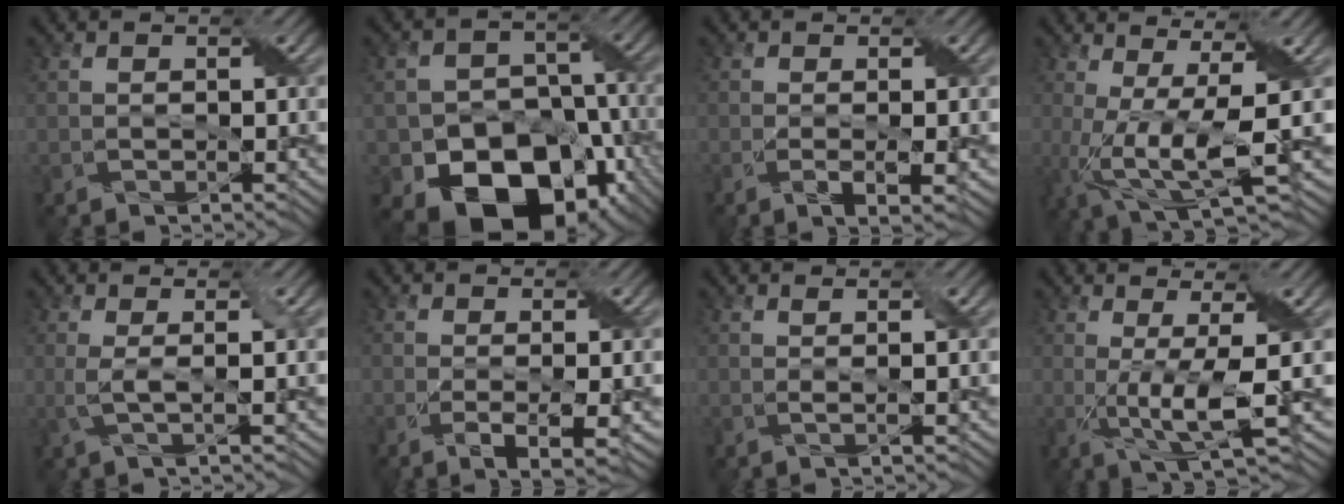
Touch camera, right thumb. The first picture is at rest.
{"total": 16.2, "force": [-8.0, 11.5, 8.1], "torque": [-0.123, -0.029, -0.128]}
{"total": 2.8, "force": [-0.5, 0.6, 2.7], "torque": [-0.053, -0.003, -0.008]}
{"total": 10.8, "force": [-1.3, 3.1, 10.3], "torque": [-0.215, -0.003, -0.009]}
{"total": 2.9, "force": [0.2, 0.6, 2.8], "torque": [-0.056, -0.001, 0.004]}
{"total": 3.6, "force": [-0.7, 0.8, 3.4], "torque": [-0.067, -0.005, -0.010]}
{"total": 1.5, "force": [0.4, 0.2, 1.4], "torque": [-0.031, -0.003, 0.002]}
{"total": 7.1, "force": [-0.4, 1.1, 7.0], "torque": [-0.138, 0.003, 0.000]}